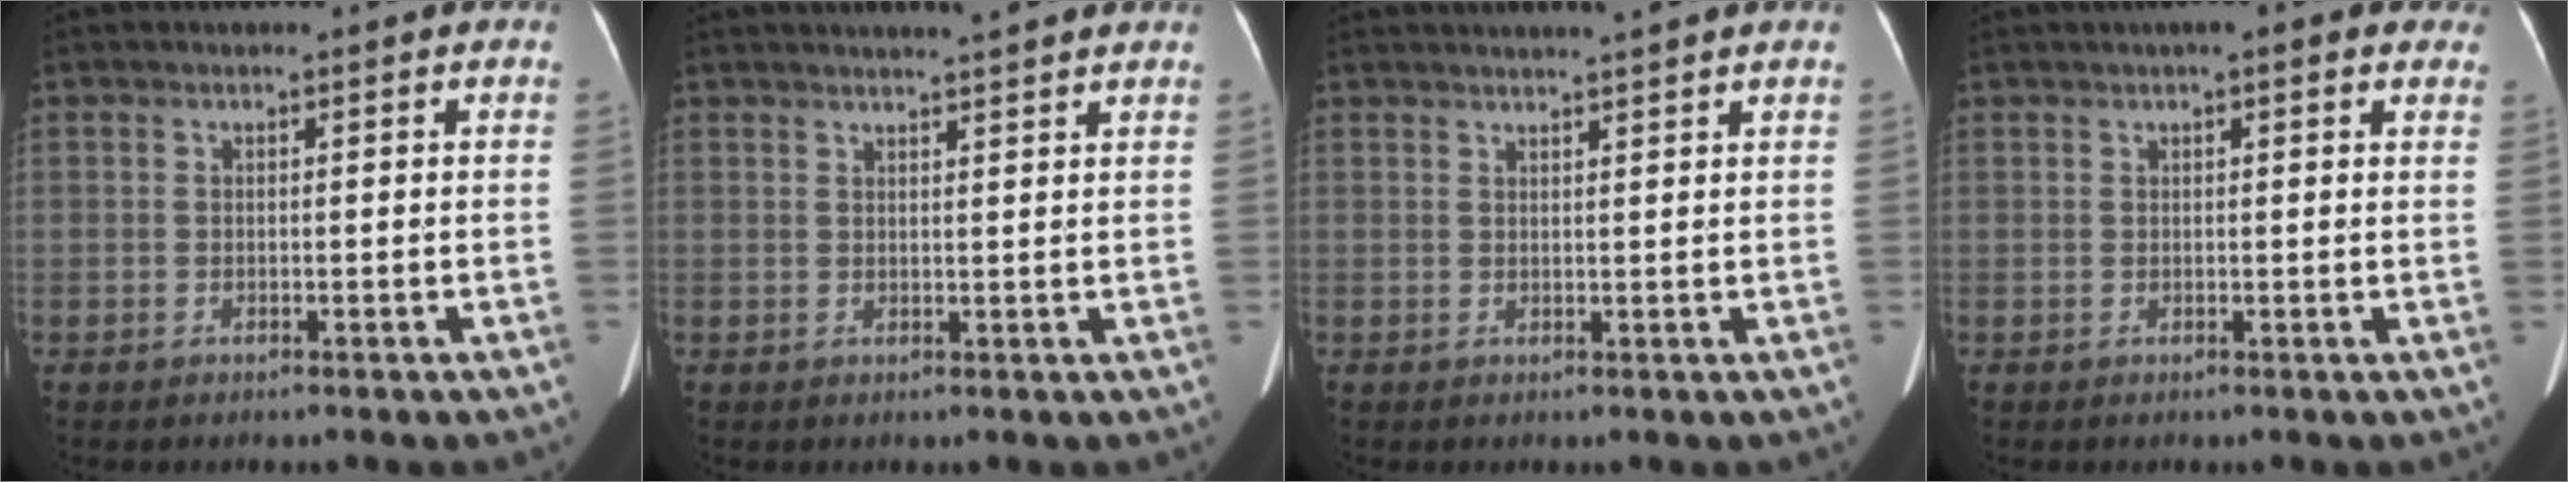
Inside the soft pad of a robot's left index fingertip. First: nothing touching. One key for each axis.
{"total": 6.2, "fx": 5.7, "fy": -0.3, "fz": 2.6, "tx": -0.040, "ty": 0.017, "tz": 0.069}
{"total": 5.6, "fx": 5.0, "fy": -0.9, "fz": 2.4, "tx": -0.030, "ty": 0.016, "tz": 0.063}
{"total": 6.0, "fx": 4.0, "fy": 1.4, "fz": 4.3, "tx": -0.044, "ty": 0.025, "tz": 0.039}